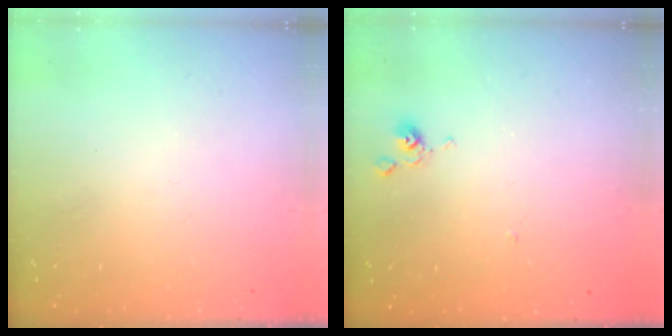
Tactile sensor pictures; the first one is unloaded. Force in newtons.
{"total": 4.6, "press": 4.5, "slide": 0.4}